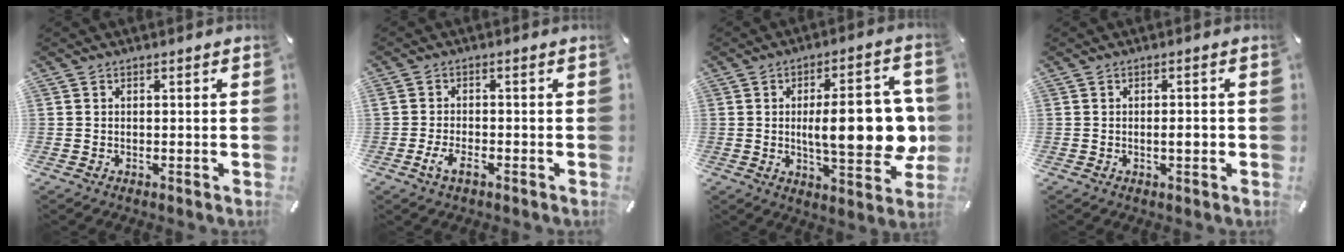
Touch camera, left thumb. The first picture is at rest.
{"total": 3.6, "force": [-1.6, 1.0, 3.1], "torque": [-0.063, -0.002, -0.031]}
{"total": 19.8, "force": [0.3, 6.4, 18.7], "torque": [-0.254, -0.006, 0.006]}
{"total": 2.8, "force": [-0.4, 0.7, 2.7], "torque": [-0.048, 0.001, -0.008]}